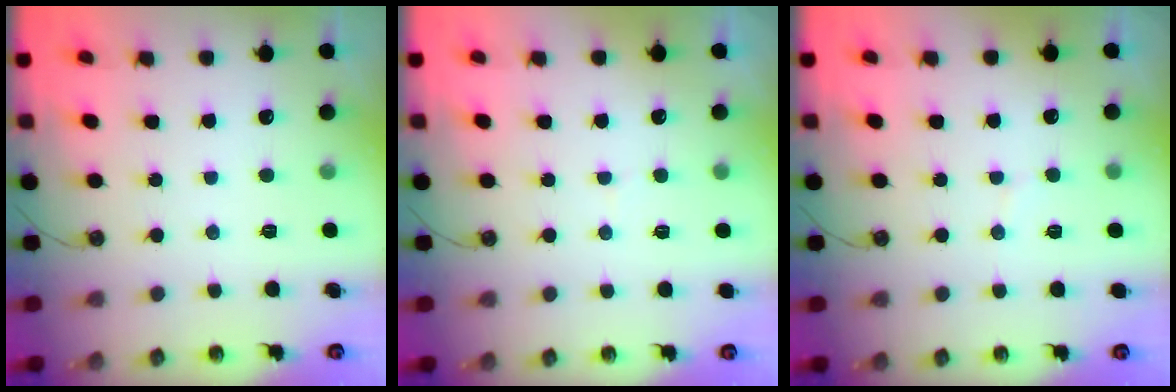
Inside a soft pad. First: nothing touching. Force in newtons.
{"total": 2.8, "press": 2.6, "slide": 1.0}
{"total": 3.2, "press": 3.2, "slide": 0.2}